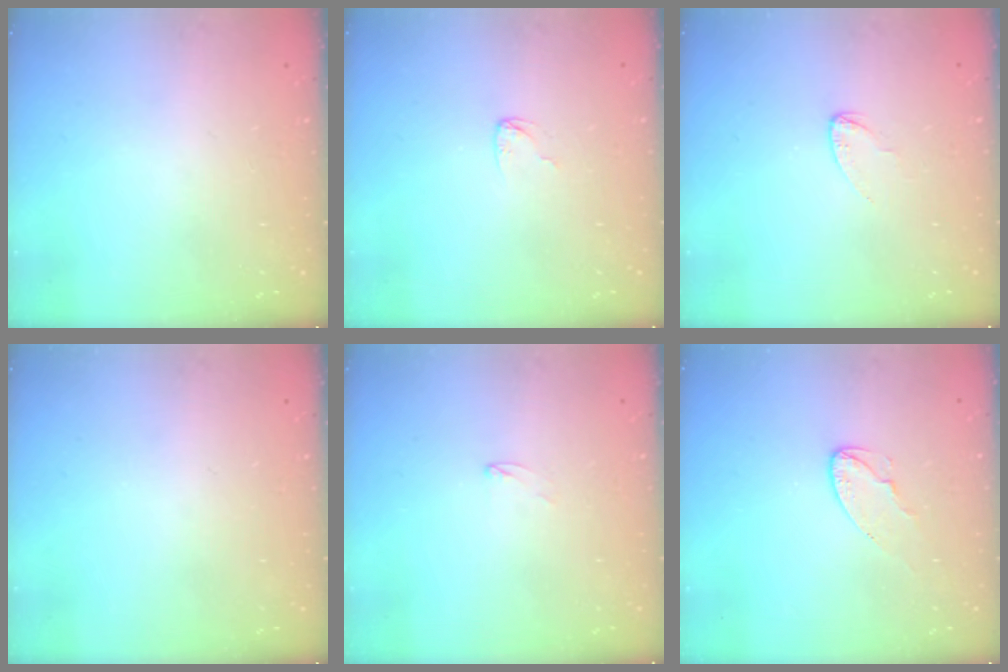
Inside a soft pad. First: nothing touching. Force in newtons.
{"total": 3.3, "press": 3.2, "slide": 0.3}
{"total": 2.6, "press": 2.6, "slide": 0.2}
{"total": 0.0}
{"total": 2.2, "press": 2.2, "slide": 0.2}
{"total": 5.3, "press": 5.2, "slide": 0.6}